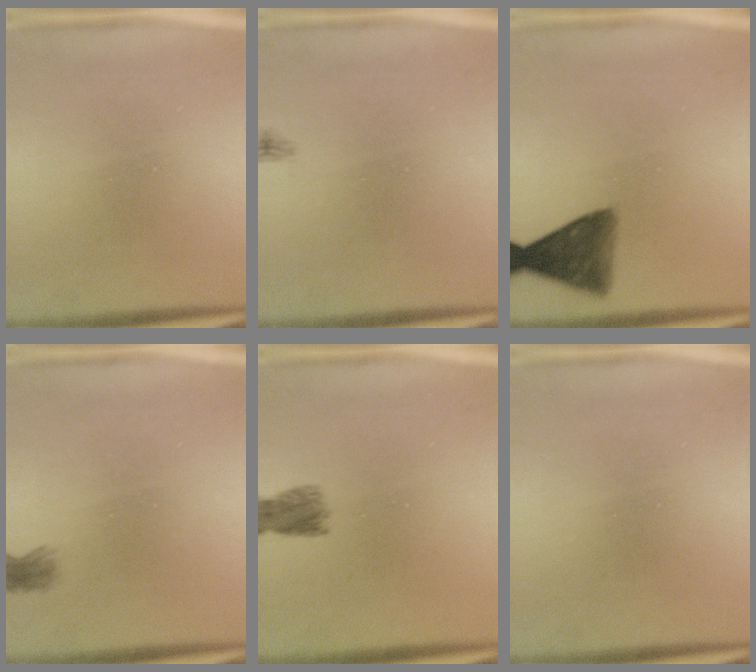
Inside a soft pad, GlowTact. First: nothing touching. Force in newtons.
{"total": 0.9}
{"total": 7.0}
{"total": 1.9}
{"total": 4.1}
{"total": 0.0}